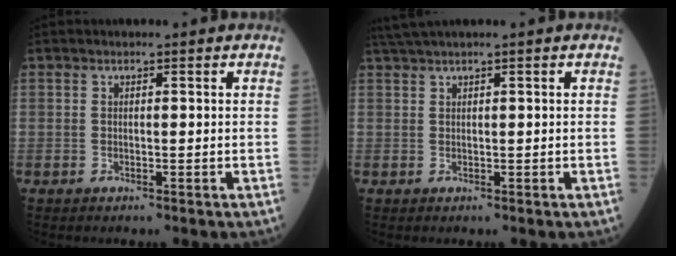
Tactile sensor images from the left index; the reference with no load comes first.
{"total": 3.2, "force": [2.6, -0.9, 1.6], "torque": [-0.046, 0.014, 0.061]}